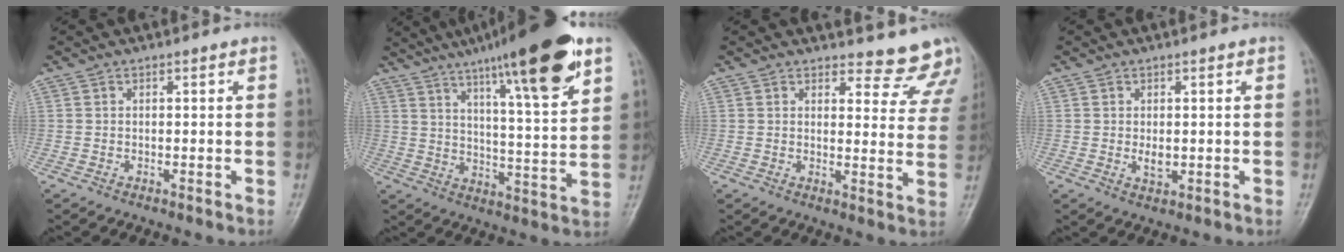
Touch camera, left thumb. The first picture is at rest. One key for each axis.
{"total": 20.8, "fx": 12.7, "fy": 2.9, "fz": 16.2, "tx": -0.231, "ty": -0.047, "tz": 0.195}
{"total": 9.8, "fx": 9.4, "fy": 2.7, "fz": 0.4, "tx": 0.039, "ty": -0.085, "tz": 0.086}
{"total": 2.4, "fx": 0.1, "fy": 1.3, "fz": 2.1, "tx": -0.029, "ty": -0.006, "tz": 0.006}